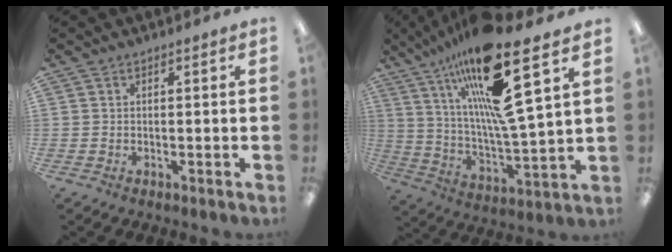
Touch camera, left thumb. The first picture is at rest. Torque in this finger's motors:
{"motor_torque": [1.37, 1.16, 2.51, -0.27, 0.29]}